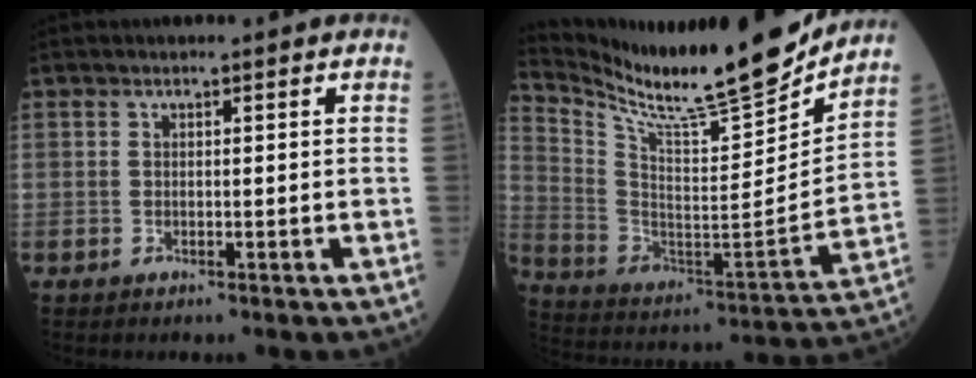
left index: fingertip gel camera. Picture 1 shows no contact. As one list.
[{"total": 21.7, "force": [19.2, 1.3, 9.8], "torque": [-0.191, -0.054, 0.312]}]